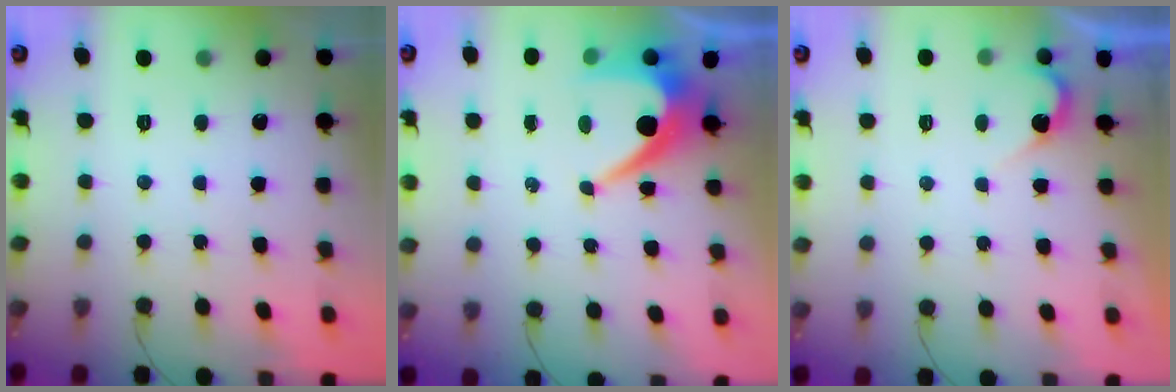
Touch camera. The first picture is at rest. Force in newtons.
{"total": 7.6, "press": 7.5, "slide": 0.7}
{"total": 3.0, "press": 3.0, "slide": 0.3}